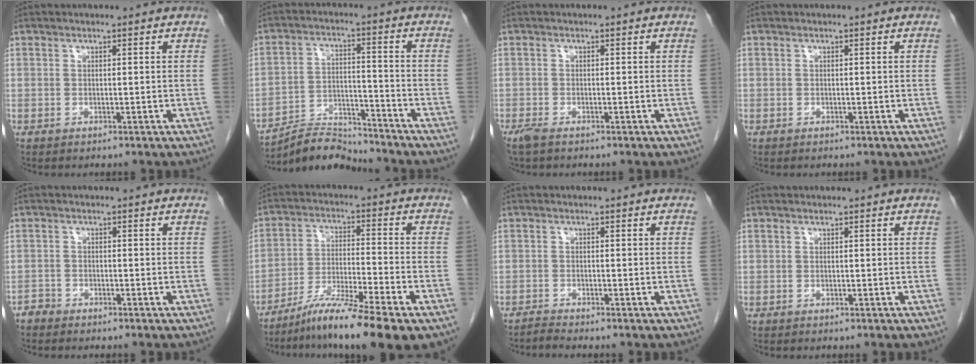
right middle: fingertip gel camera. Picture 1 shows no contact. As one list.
[{"total": 7.9, "force": [-7.9, 0.2, -0.3], "torque": [0.006, 0.015, -0.140]}, {"total": 2.5, "force": [-2.0, 0.7, 1.4], "torque": [-0.033, -0.008, -0.033]}, {"total": 0.0}, {"total": 1.3, "force": [-1.3, 0.4, -0.3], "torque": [0.012, 0.001, -0.025]}, {"total": 12.1, "force": [-8.6, 0.1, 8.6], "torque": [-0.147, -0.026, -0.148]}, {"total": 1.2, "force": [-1.1, -0.4, -0.1], "torque": [0.002, -0.006, -0.022]}, {"total": 0.0}]